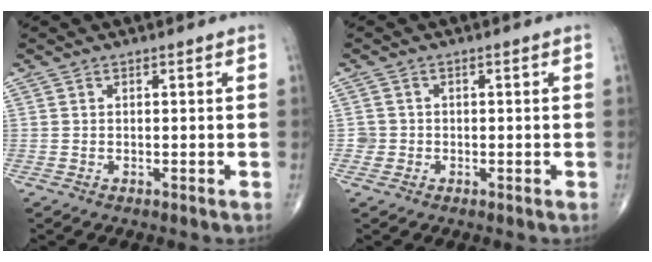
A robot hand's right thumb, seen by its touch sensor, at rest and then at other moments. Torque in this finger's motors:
{"motor_torque": [0.09, -0.28, 0.17, 0.23, -0.03]}